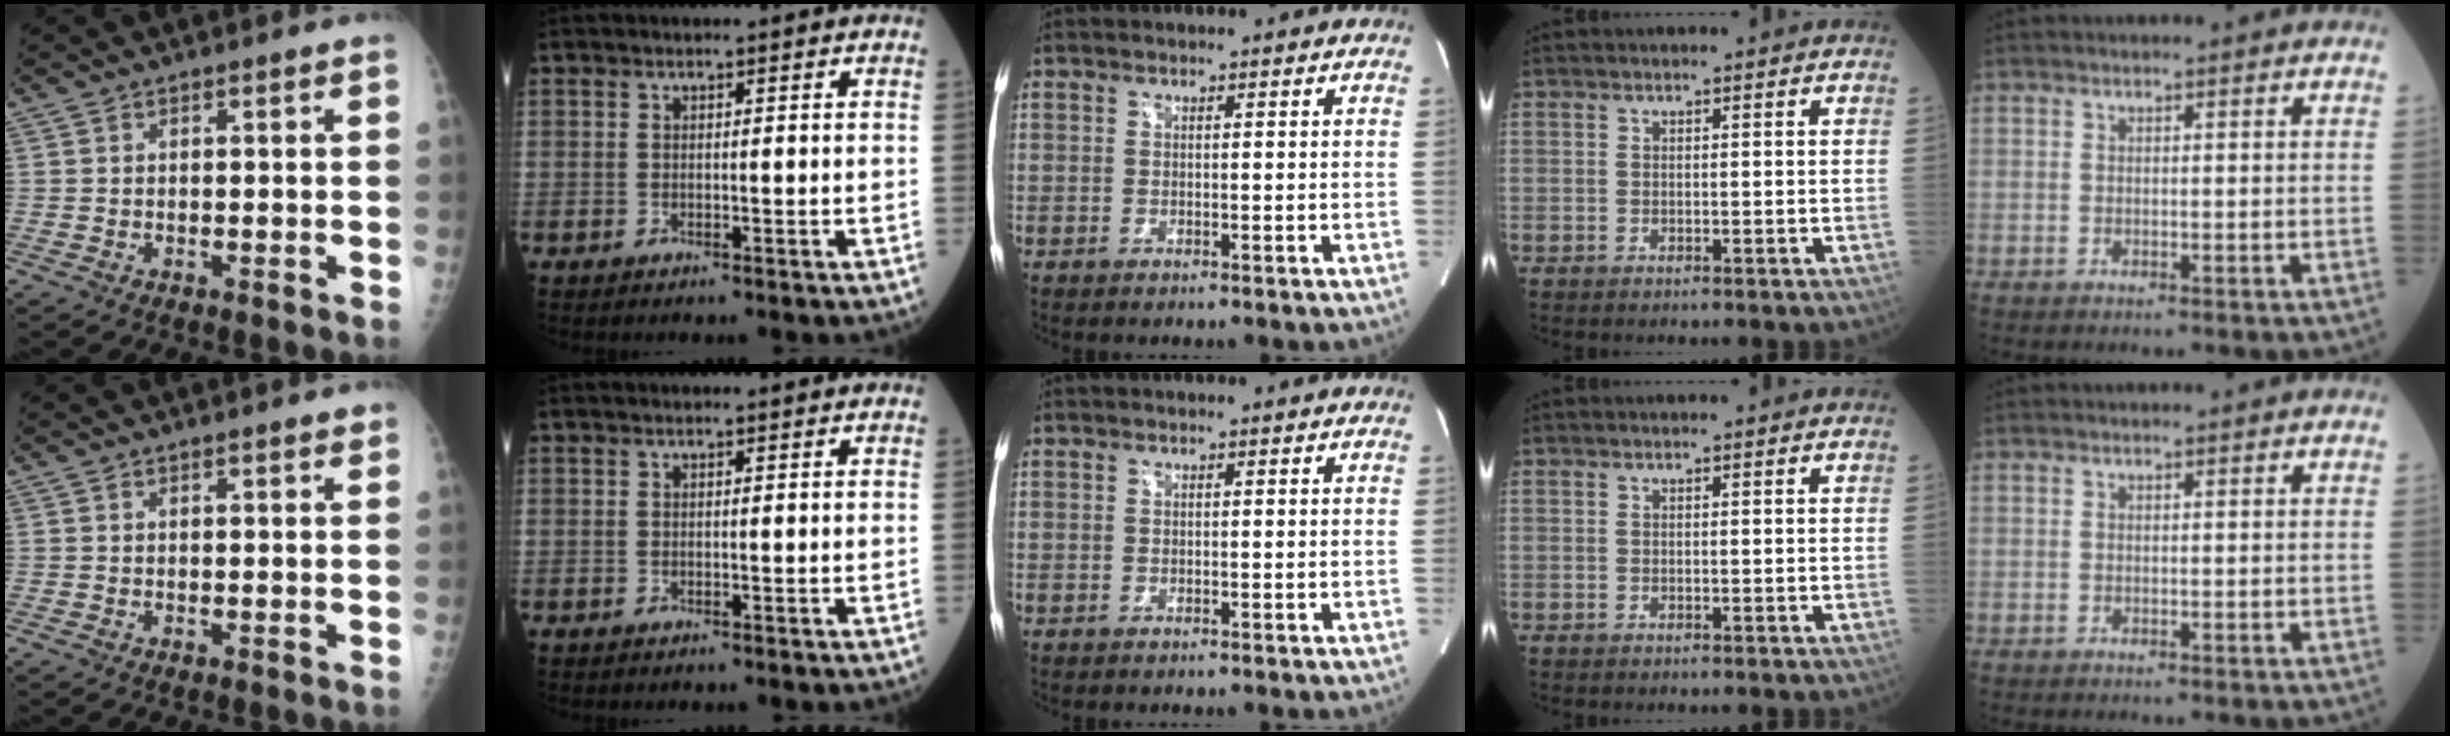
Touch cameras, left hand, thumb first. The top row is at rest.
{"thumb": {"total": 1.8, "force": [1.4, 0.3, 1.1], "torque": [-0.010, -0.001, 0.017]}, "index": {"total": 1.2, "force": [1.2, 0.1, 0.2], "torque": [-0.008, 0.008, 0.014]}}